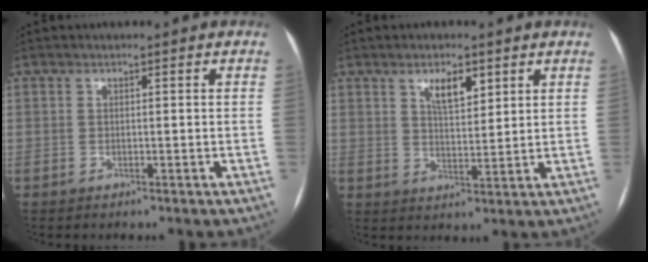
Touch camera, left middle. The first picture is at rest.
{"total": 4.9, "force": [2.8, 1.7, 3.6], "torque": [-0.065, 0.000, 0.050]}